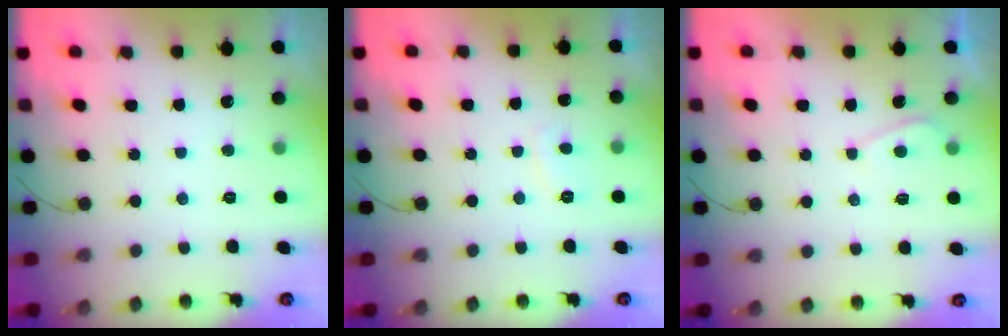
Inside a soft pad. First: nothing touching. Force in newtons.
{"total": 2.2, "press": 2.1, "slide": 0.8}
{"total": 3.0, "press": 3.0, "slide": 0.4}